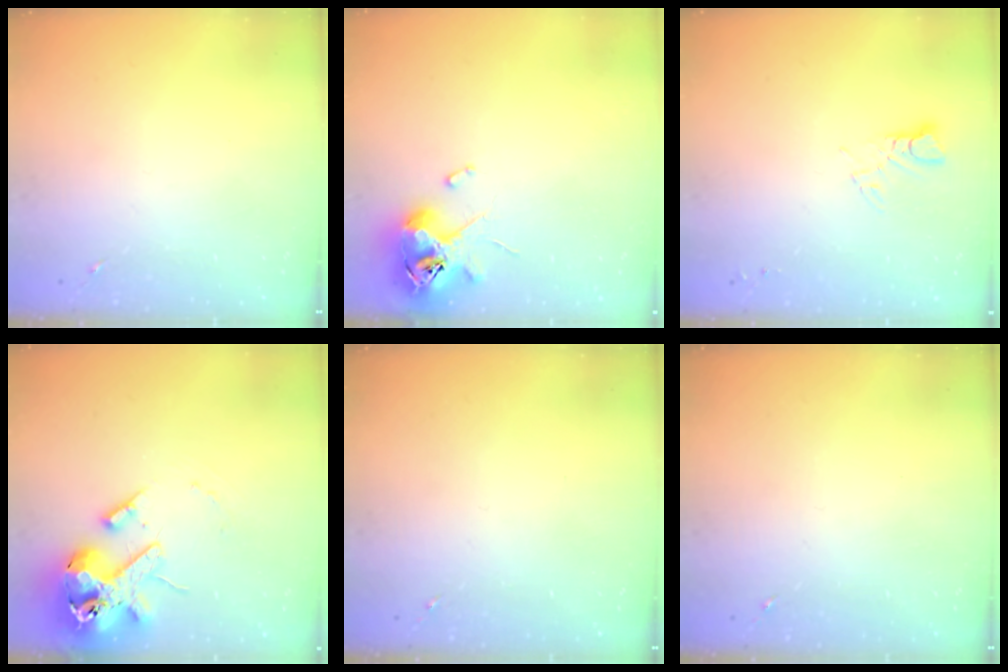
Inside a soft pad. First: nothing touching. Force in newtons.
{"total": 11.8, "press": 11.6, "slide": 1.9}
{"total": 3.8, "press": 3.8, "slide": 0.3}
{"total": 15.6, "press": 15.4, "slide": 2.4}
{"total": 0.0}
{"total": 0.0}